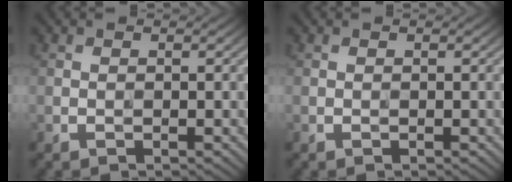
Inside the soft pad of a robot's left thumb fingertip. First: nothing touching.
{"total": 0.0}